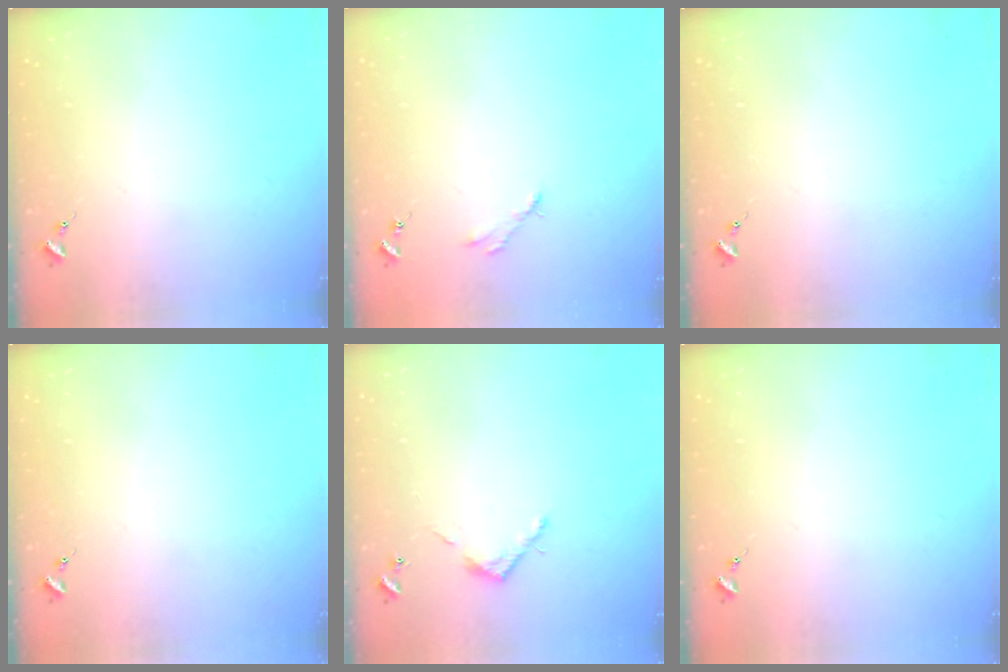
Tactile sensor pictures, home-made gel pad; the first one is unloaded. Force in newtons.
{"total": 2.5, "press": 2.5, "slide": 0.3}
{"total": 0.0}
{"total": 0.0}
{"total": 3.6, "press": 3.6, "slide": 0.2}
{"total": 0.0}